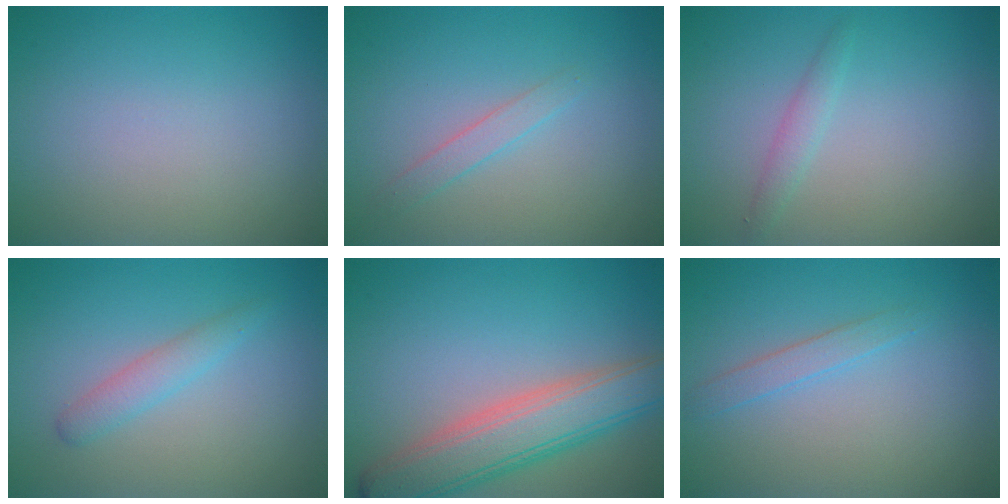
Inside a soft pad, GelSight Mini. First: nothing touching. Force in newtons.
{"total": 1.4, "press": 1.4, "slide": 0.1}
{"total": 1.3, "press": 1.2, "slide": 0.0}
{"total": 1.9, "press": 1.9, "slide": 0.1}
{"total": 6.8, "press": 6.7, "slide": 0.5}
{"total": 1.5, "press": 1.5, "slide": 0.1}